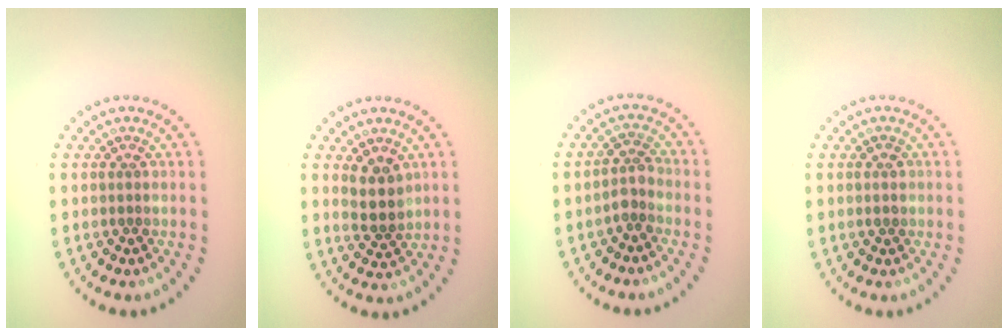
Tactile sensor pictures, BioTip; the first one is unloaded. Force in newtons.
{"total": 2.7, "press": 2.4, "slide": 1.2}
{"total": 1.8, "press": 1.4, "slide": 1.1}
{"total": 1.3, "press": 1.3, "slide": 0.1}